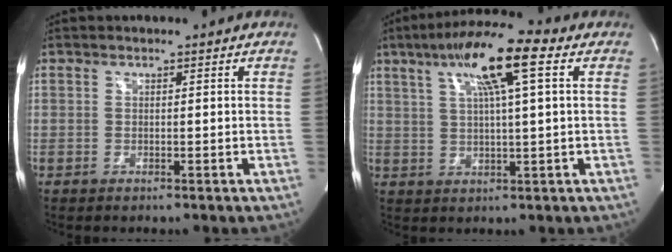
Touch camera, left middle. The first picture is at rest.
{"total": 11.9, "force": [5.0, 0.8, 10.8], "torque": [-0.194, 0.026, 0.081]}